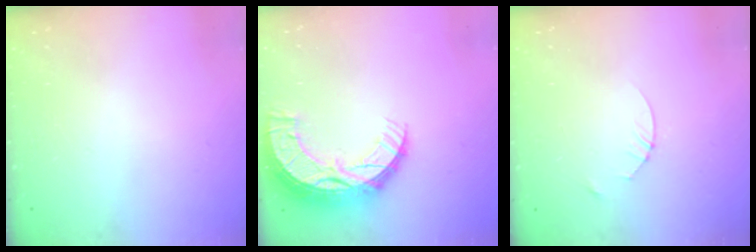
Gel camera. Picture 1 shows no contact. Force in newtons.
{"total": 14.2, "press": 14.2, "slide": 1.1}
{"total": 2.5, "press": 2.5, "slide": 0.3}